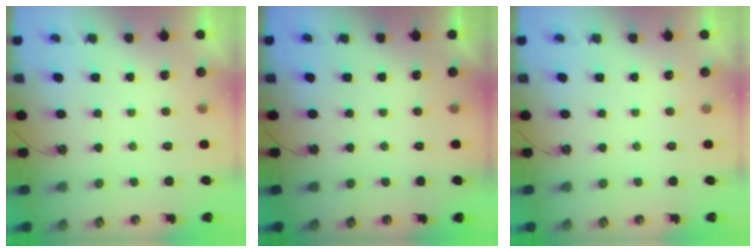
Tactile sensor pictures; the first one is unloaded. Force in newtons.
{"total": 0.0}
{"total": 0.0}